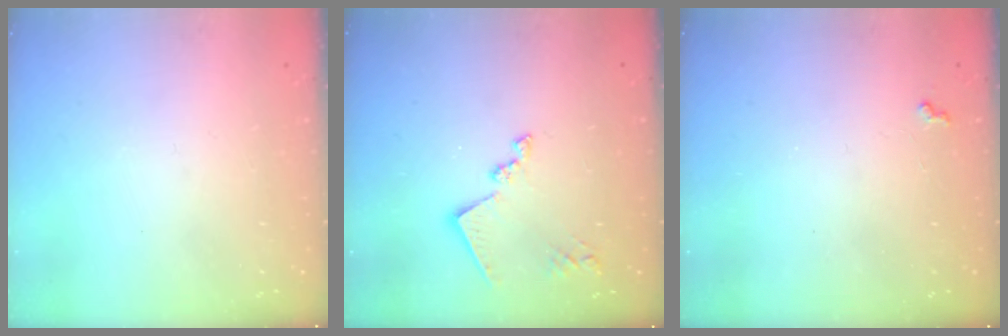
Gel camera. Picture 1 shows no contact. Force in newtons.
{"total": 11.5, "press": 11.4, "slide": 0.9}
{"total": 4.1, "press": 4.0, "slide": 0.6}